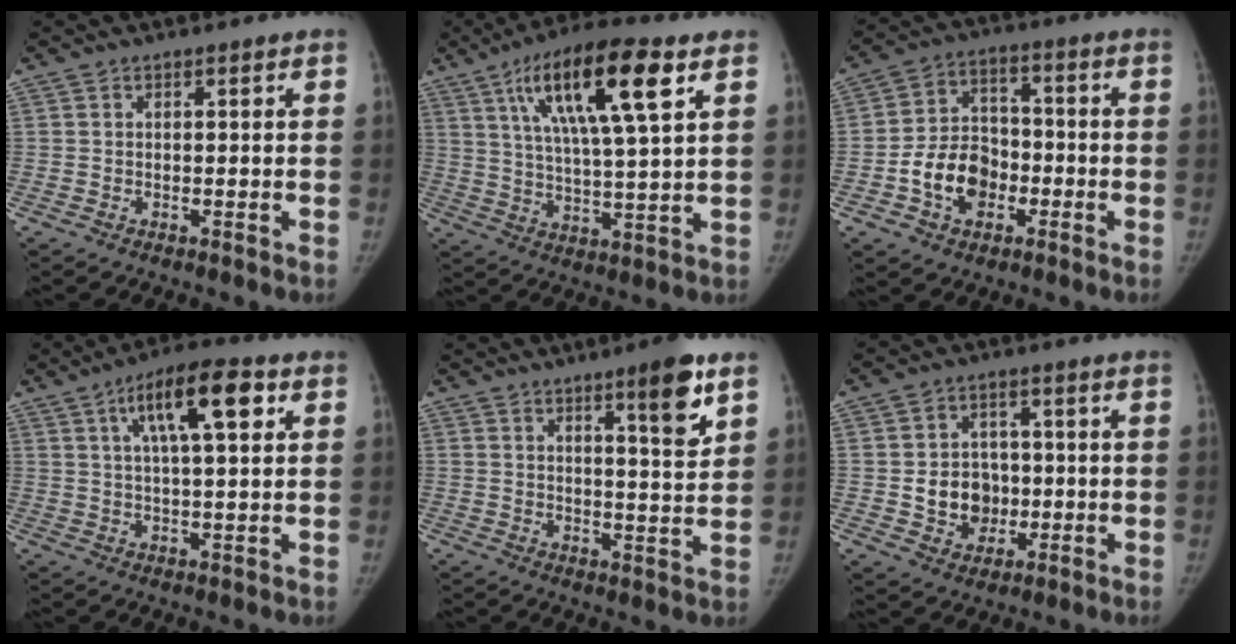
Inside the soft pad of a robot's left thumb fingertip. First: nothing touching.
{"total": 18.1, "force": [8.0, 4.1, 15.7], "torque": [-0.268, -0.015, 0.136]}
{"total": 11.3, "force": [-3.7, 8.6, 6.4], "torque": [-0.080, 0.032, -0.068]}
{"total": 12.3, "force": [4.9, 3.7, 10.7], "torque": [-0.164, 0.005, 0.076]}
{"total": 9.0, "force": [5.2, 1.4, 7.2], "torque": [-0.094, -0.033, 0.074]}
{"total": 8.8, "force": [-0.9, 7.7, 4.2], "torque": [-0.027, 0.010, -0.010]}